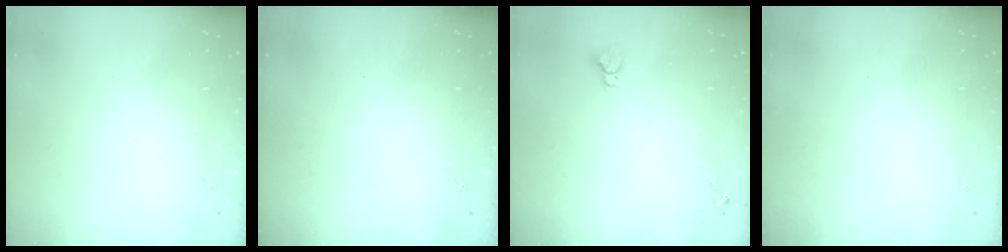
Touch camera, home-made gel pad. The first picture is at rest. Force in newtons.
{"total": 0.0}
{"total": 3.2, "press": 3.2, "slide": 0.1}
{"total": 0.0}